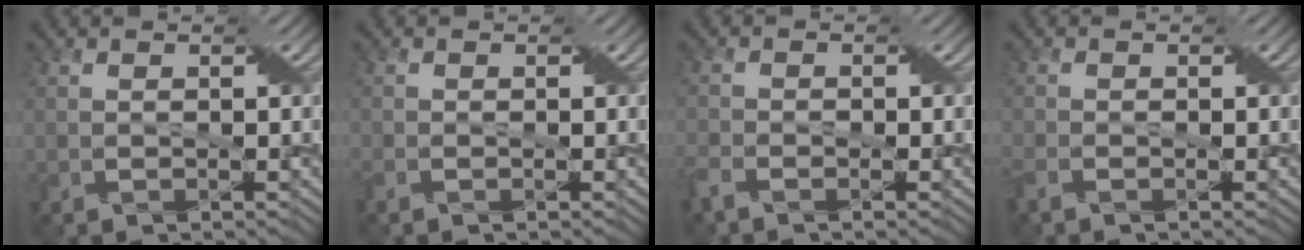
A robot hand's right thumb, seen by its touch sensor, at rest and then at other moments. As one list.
[{"total": 1.3, "force": [-0.9, 0.7, 0.6], "torque": [-0.019, -0.005, -0.020]}, {"total": 2.6, "force": [-1.8, 1.2, 1.4], "torque": [-0.036, -0.004, -0.046]}, {"total": 2.0, "force": [-1.4, 1.0, 1.0], "torque": [-0.030, -0.007, -0.036]}]